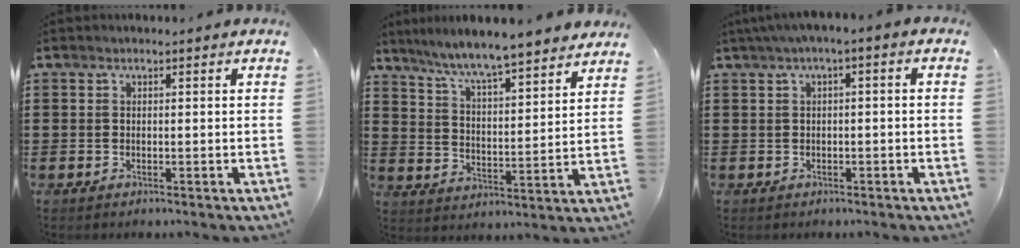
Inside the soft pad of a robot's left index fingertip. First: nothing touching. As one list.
[{"total": 6.9, "force": [6.4, -0.1, 2.5], "torque": [-0.074, -0.042, 0.109]}, {"total": 2.0, "force": [-1.3, 0.6, 1.4], "torque": [-0.031, 0.000, -0.031]}]